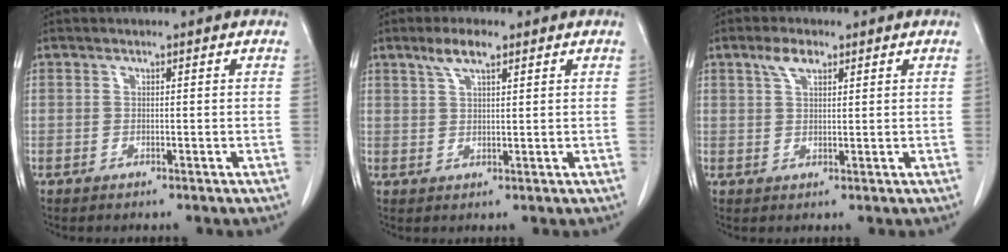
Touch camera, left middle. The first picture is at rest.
{"total": 3.9, "force": [2.6, 0.9, 2.8], "torque": [-0.062, 0.007, 0.051]}
{"total": 3.3, "force": [2.0, 1.3, 2.2], "torque": [-0.049, 0.009, 0.041]}